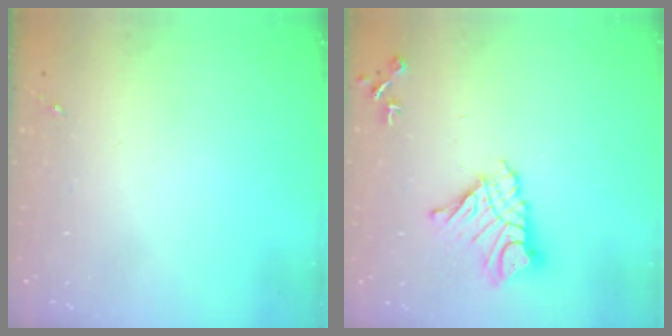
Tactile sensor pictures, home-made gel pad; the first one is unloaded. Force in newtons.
{"total": 13.7, "press": 13.7, "slide": 1.3}